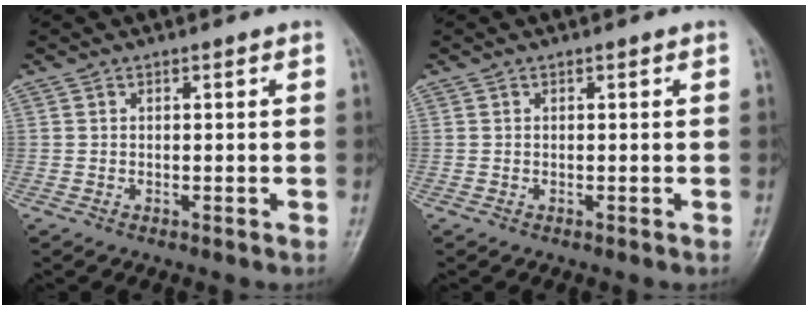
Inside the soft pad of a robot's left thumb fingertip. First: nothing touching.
{"total": 0.0}